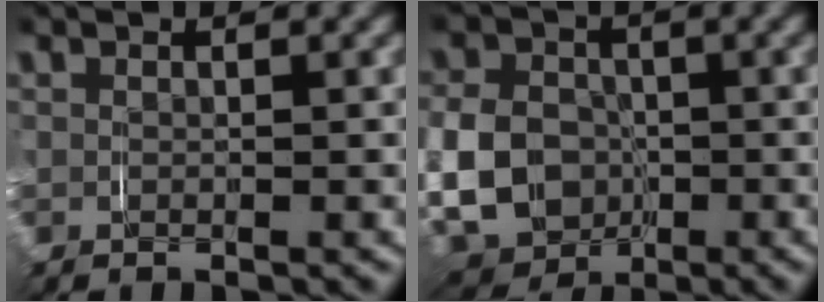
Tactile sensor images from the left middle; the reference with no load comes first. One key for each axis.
{"total": 8.3, "fx": -1.8, "fy": 7.1, "fz": 4.0, "tx": -0.104, "ty": -0.028, "tz": -0.026}